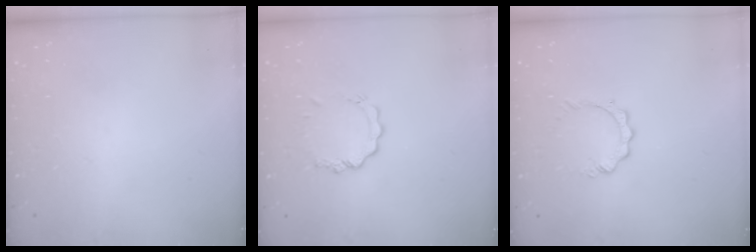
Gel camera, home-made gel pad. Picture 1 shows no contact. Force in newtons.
{"total": 6.0, "press": 6.0, "slide": 0.5}
{"total": 2.9, "press": 2.9, "slide": 0.3}